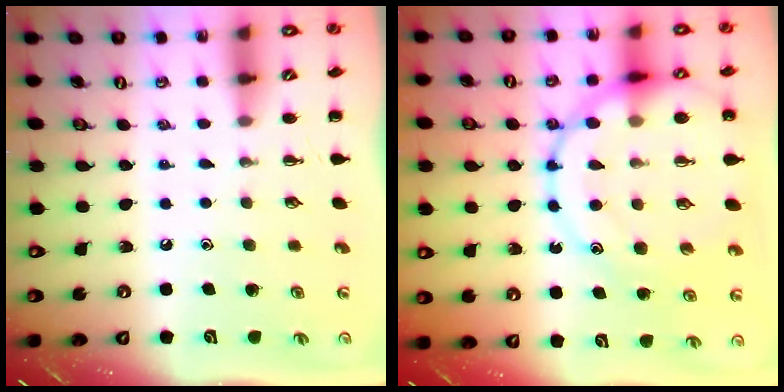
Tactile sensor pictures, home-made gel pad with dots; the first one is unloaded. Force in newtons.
{"total": 22.8, "press": 22.7, "slide": 2.9}